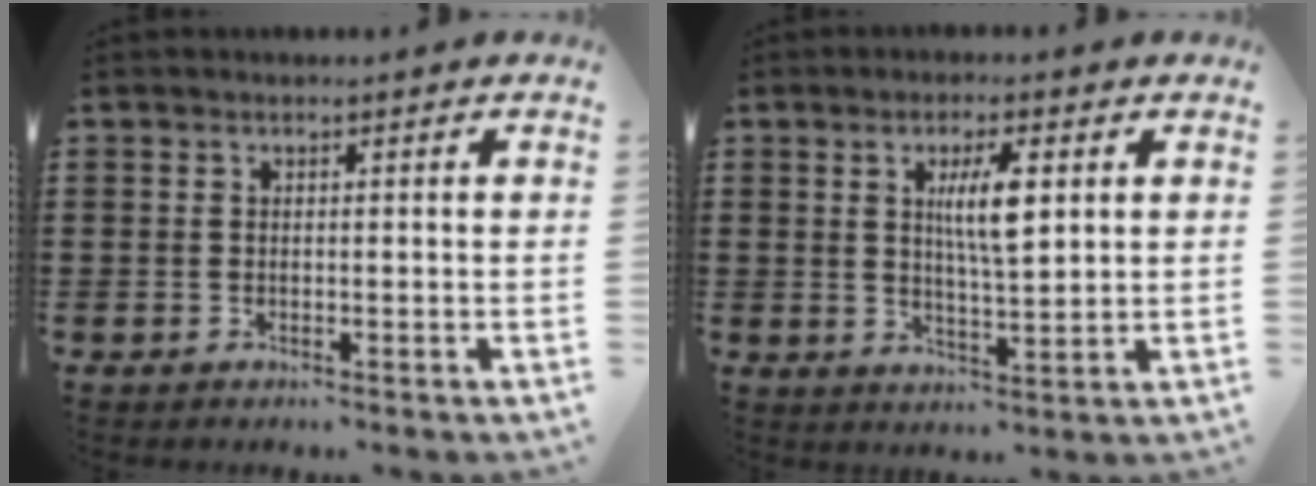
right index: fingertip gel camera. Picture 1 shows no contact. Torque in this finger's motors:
{"motor_torque": [0.77, -0.49, 0.44, 0.09]}